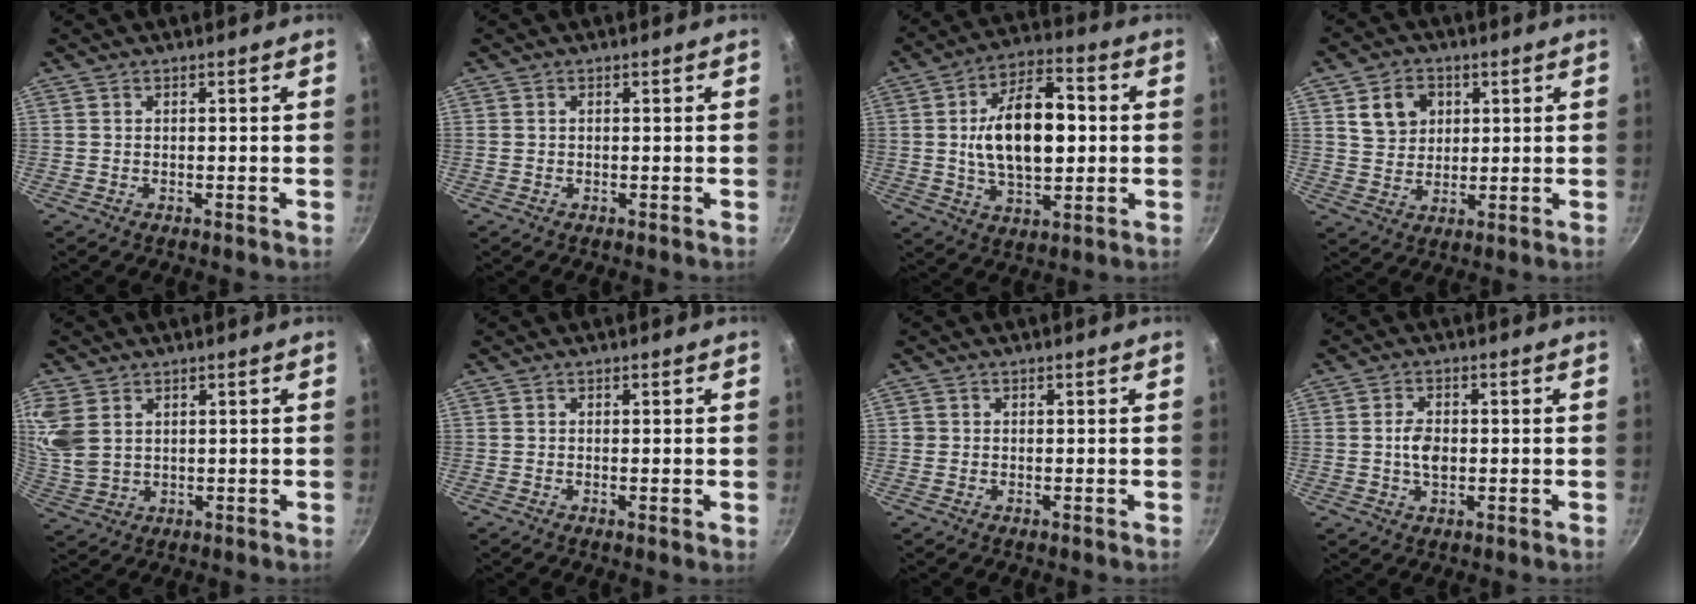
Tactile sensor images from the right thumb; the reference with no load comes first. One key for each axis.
{"total": 0.5, "fx": 0.0, "fy": 0.4, "fz": 0.3, "tx": -0.003, "ty": 0.002, "tz": 0.001}
{"total": 16.7, "fx": 1.1, "fy": 8.9, "fz": 14.1, "tx": -0.213, "ty": 0.012, "tz": 0.016}
{"total": 8.1, "fx": 2.9, "fy": 6.4, "fz": 3.8, "tx": -0.035, "ty": -0.010, "tz": 0.055}
{"total": 8.5, "fx": 2.7, "fy": 5.8, "fz": 5.6, "tx": -0.137, "ty": -0.003, "tz": 0.067}
{"total": 1.0, "fx": 0.0, "fy": 0.2, "fz": 1.0, "tx": -0.018, "ty": -0.004, "tz": -0.003}
{"total": 0.8, "fx": 0.0, "fy": 0.8, "fz": 0.1, "tx": 0.003, "ty": 0.003, "tz": 0.000}
{"total": 4.4, "fx": -0.2, "fy": 2.7, "fz": 3.5, "tx": -0.057, "ty": 0.002, "tz": -0.004}